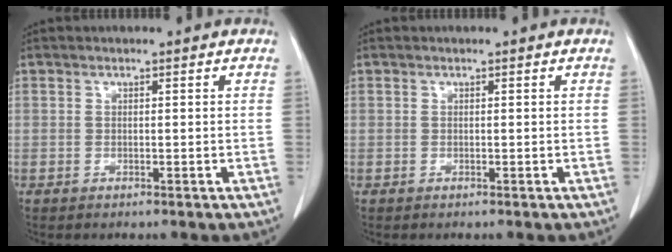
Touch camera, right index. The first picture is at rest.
{"total": 0.0}